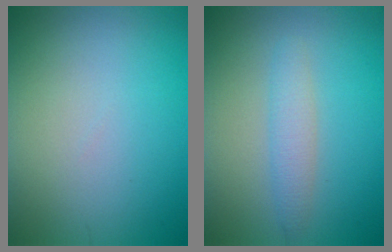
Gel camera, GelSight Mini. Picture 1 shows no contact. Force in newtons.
{"total": 2.1, "press": 2.1, "slide": 0.1}